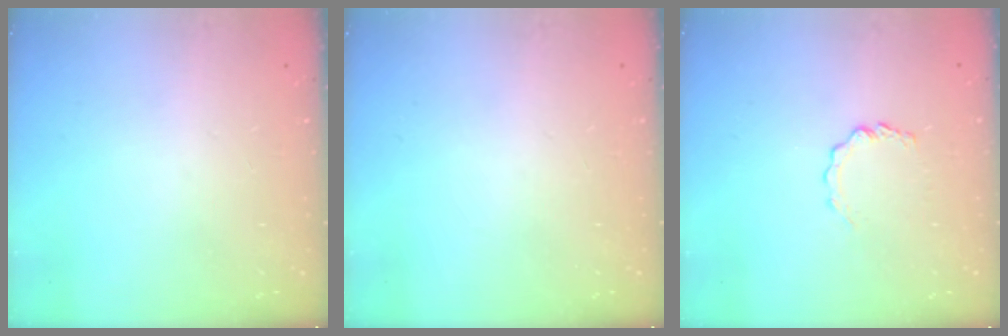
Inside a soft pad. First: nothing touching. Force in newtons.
{"total": 0.0}
{"total": 3.2, "press": 3.2, "slide": 0.3}